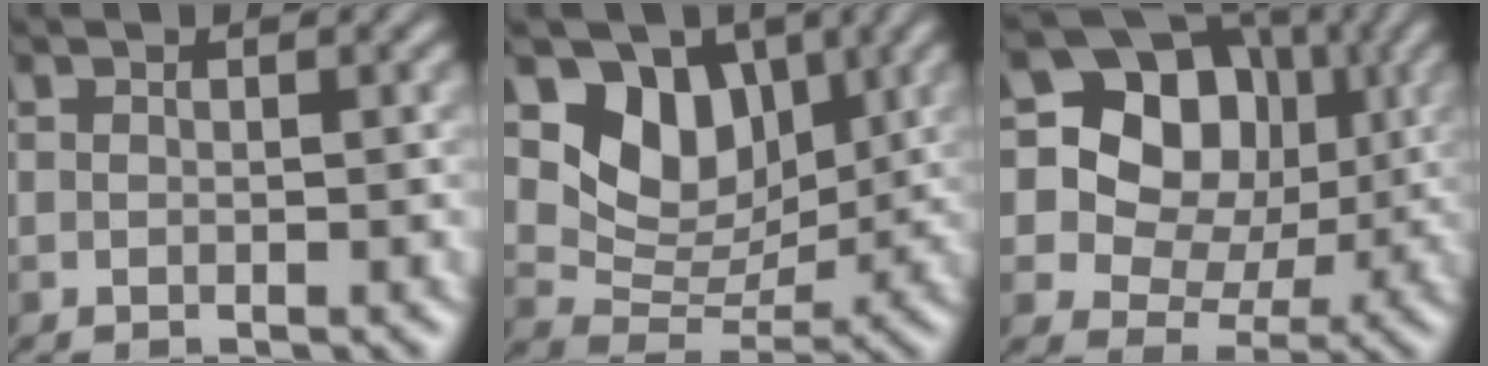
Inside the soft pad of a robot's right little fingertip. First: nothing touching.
{"total": 7.1, "force": [3.0, 5.2, 3.8], "torque": [-0.064, -0.011, 0.053]}
{"total": 11.9, "force": [3.5, 9.2, 6.7], "torque": [-0.109, 0.038, 0.044]}